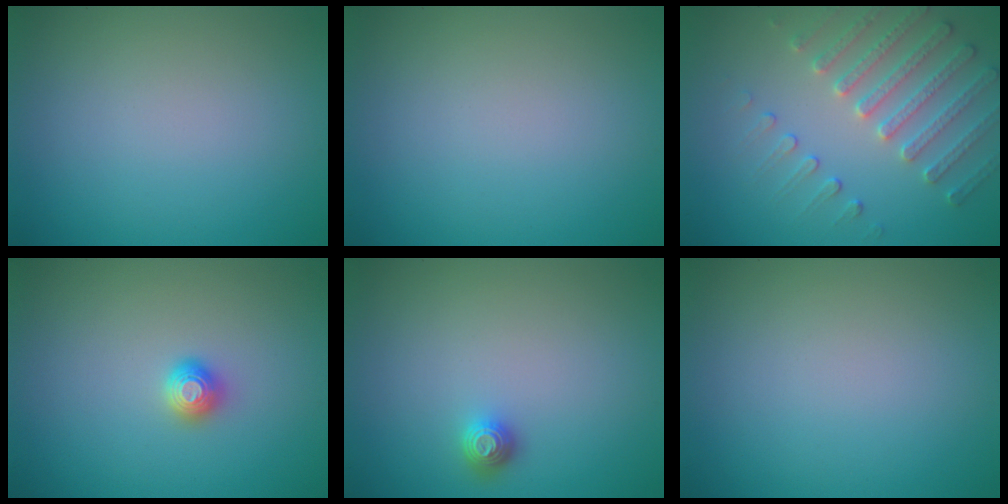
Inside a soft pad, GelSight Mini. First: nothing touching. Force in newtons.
{"total": 0.0}
{"total": 3.8, "press": 3.7, "slide": 0.8}
{"total": 1.3, "press": 1.2, "slide": 0.5}
{"total": 1.4, "press": 1.2, "slide": 0.5}
{"total": 0.0}